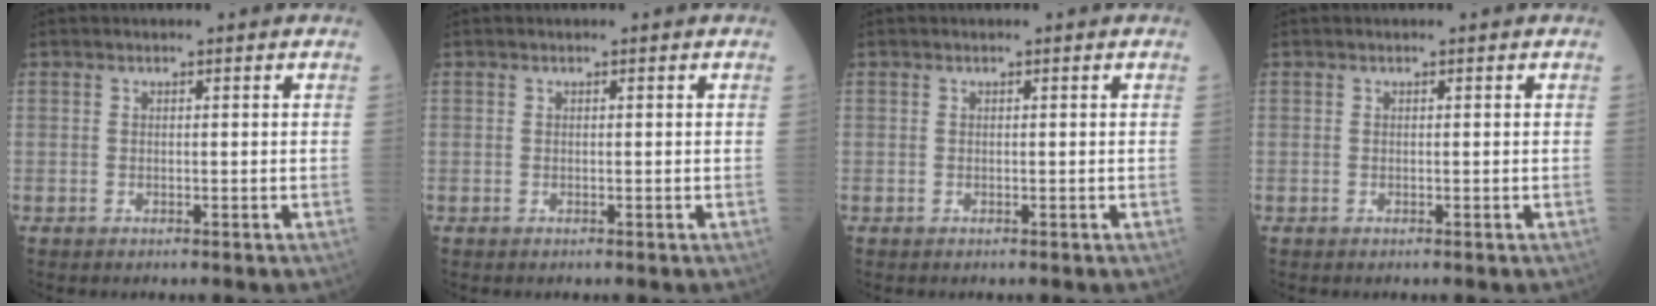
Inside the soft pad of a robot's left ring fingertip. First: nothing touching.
{"total": 0.0}
{"total": 0.0}
{"total": 0.0}